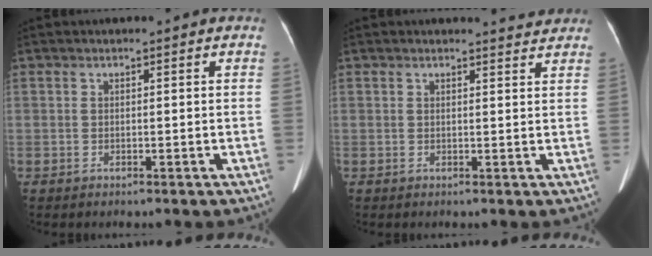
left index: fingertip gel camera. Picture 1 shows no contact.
{"total": 2.2, "force": [2.2, 0.1, -0.2], "torque": [-0.006, -0.007, 0.019]}